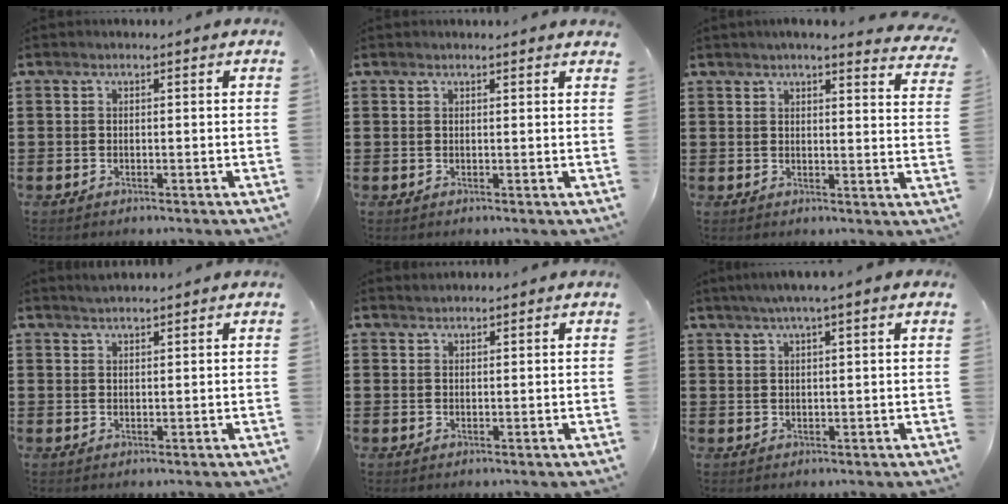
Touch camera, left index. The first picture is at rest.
{"total": 0.9, "force": [0.8, -0.1, 0.4], "torque": [-0.009, -0.002, 0.017]}
{"total": 3.4, "force": [3.2, -0.4, 1.1], "torque": [-0.027, -0.017, 0.053]}
{"total": 1.3, "force": [1.3, 0.1, 0.2], "torque": [-0.005, 0.000, 0.024]}
{"total": 1.0, "force": [1.0, 0.2, 0.0], "torque": [-0.002, -0.001, 0.020]}
{"total": 2.3, "force": [1.6, -0.3, 1.7], "torque": [-0.035, 0.003, 0.028]}